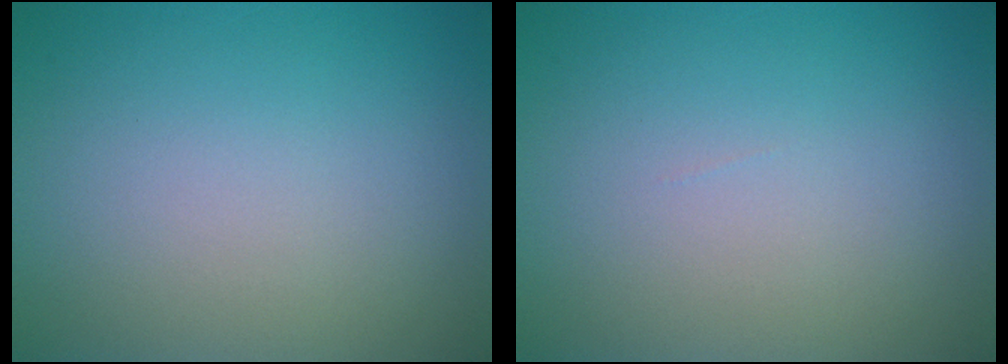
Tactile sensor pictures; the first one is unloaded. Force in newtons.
{"total": 0.0}